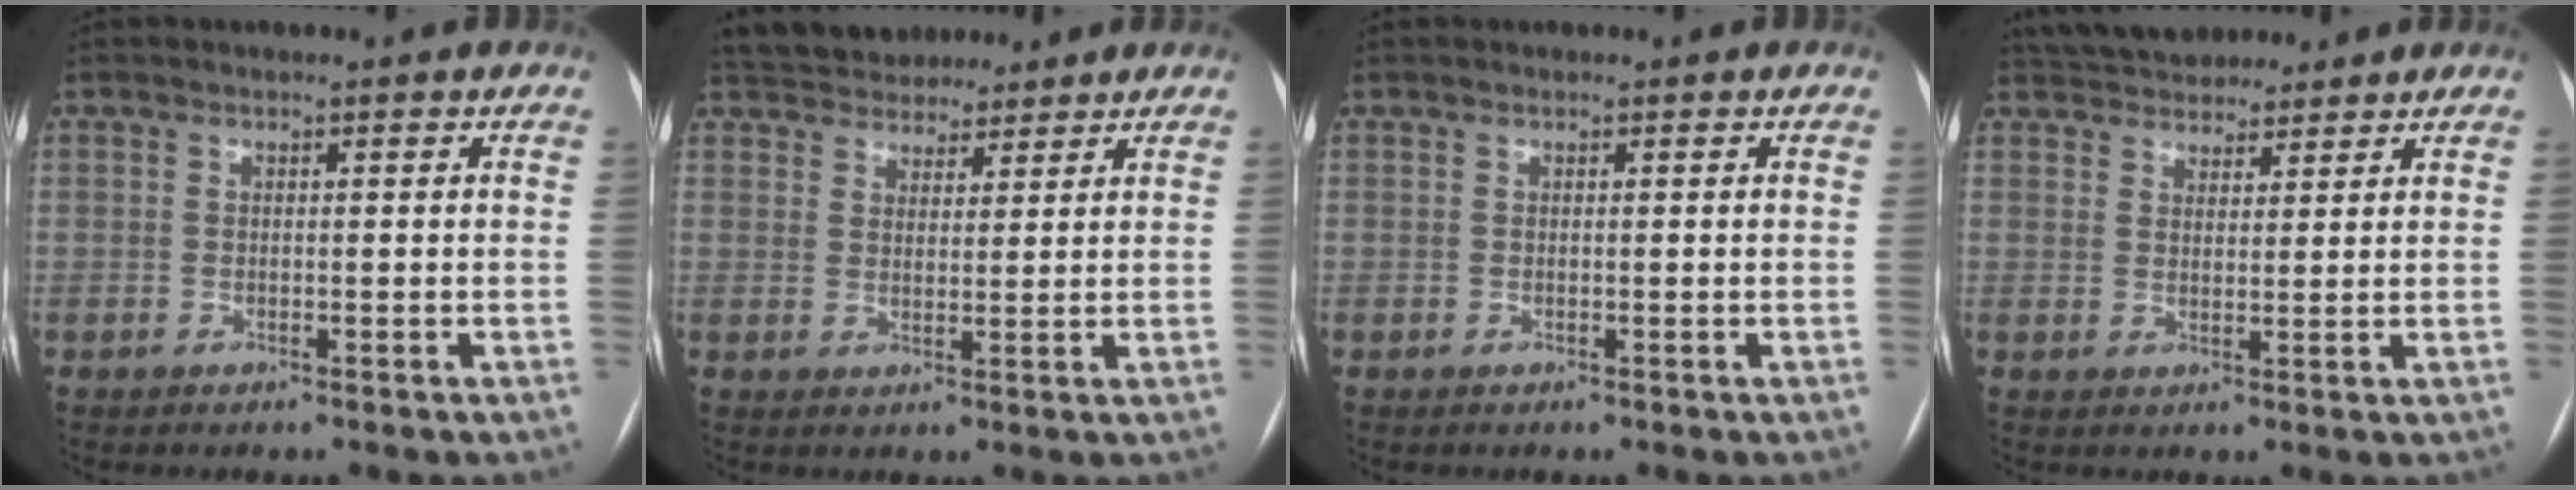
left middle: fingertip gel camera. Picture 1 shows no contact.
{"total": 10.1, "force": [8.9, 4.0, 2.4], "torque": [-0.036, 0.026, 0.140]}
{"total": 0.0}
{"total": 10.1, "force": [9.0, 3.6, 2.6], "torque": [-0.038, 0.028, 0.141]}